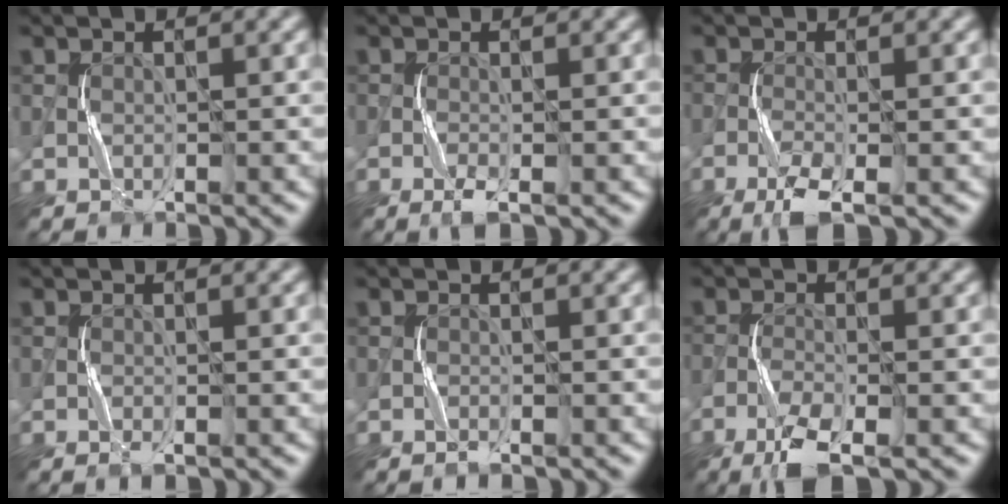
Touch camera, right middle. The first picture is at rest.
{"total": 1.4, "force": [-0.8, 0.1, 1.1], "torque": [-0.029, 0.001, -0.017]}
{"total": 2.8, "force": [-1.8, 0.3, 2.2], "torque": [-0.049, 0.000, -0.037]}
{"total": 0.6, "force": [-0.3, 0.0, 0.5], "torque": [-0.010, 0.000, -0.006]}
{"total": 0.7, "force": [-0.5, 0.1, 0.4], "torque": [-0.009, 0.002, -0.011]}
{"total": 3.7, "force": [-2.6, 0.5, 2.7], "torque": [-0.058, -0.003, -0.053]}